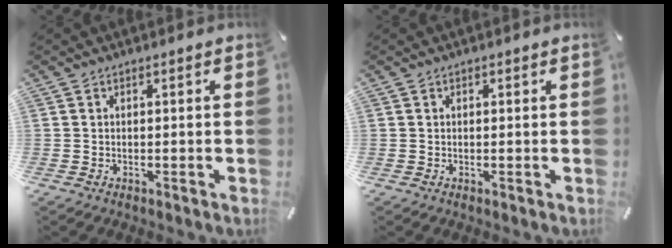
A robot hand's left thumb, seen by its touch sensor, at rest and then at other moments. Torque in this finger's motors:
{"motor_torque": [-0.23, -0.32, -0.11, 0.00, -0.09]}